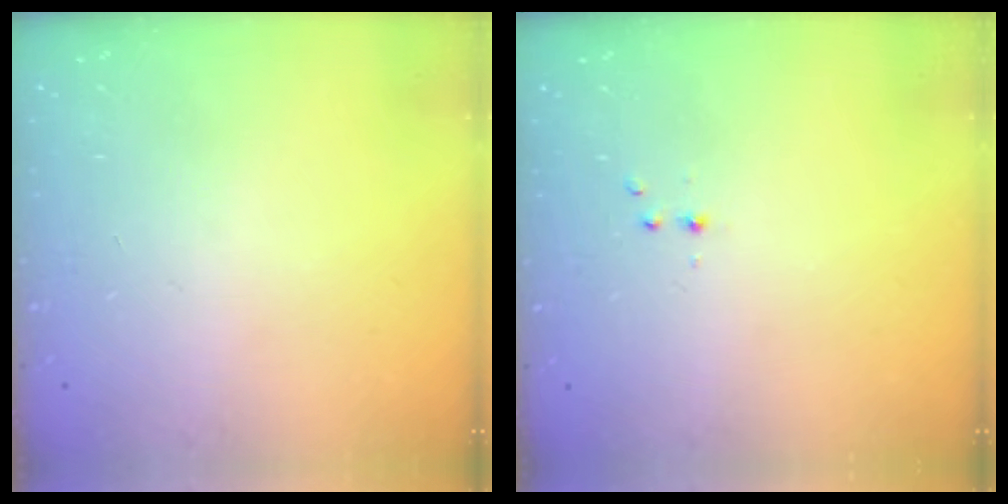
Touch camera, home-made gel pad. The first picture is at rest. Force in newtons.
{"total": 2.2, "press": 1.9, "slide": 1.2}